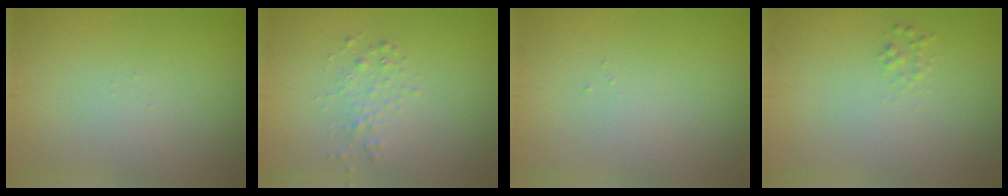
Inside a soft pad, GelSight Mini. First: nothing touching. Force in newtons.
{"total": 1.3, "press": 1.3, "slide": 0.0}
{"total": 0.0}
{"total": 0.7, "press": 0.7, "slide": 0.0}